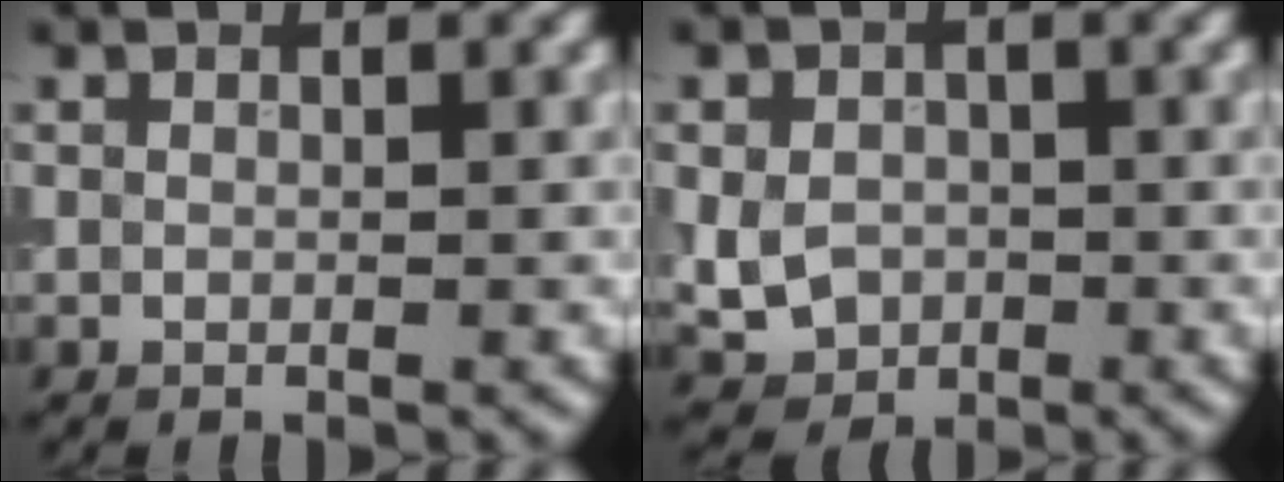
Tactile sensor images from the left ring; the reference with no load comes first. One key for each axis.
{"total": 3.7, "fx": -0.6, "fy": 3.0, "fz": 2.0, "tx": -0.041, "ty": -0.006, "tz": -0.012}